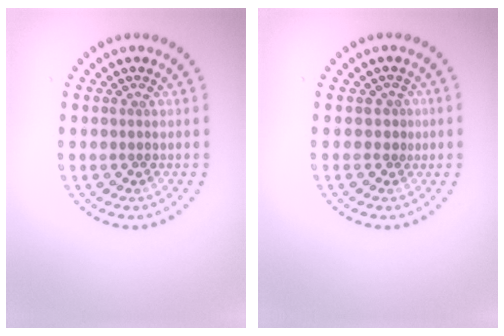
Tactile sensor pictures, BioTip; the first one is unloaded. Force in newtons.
{"total": 0.9, "press": 0.6, "slide": 0.6}